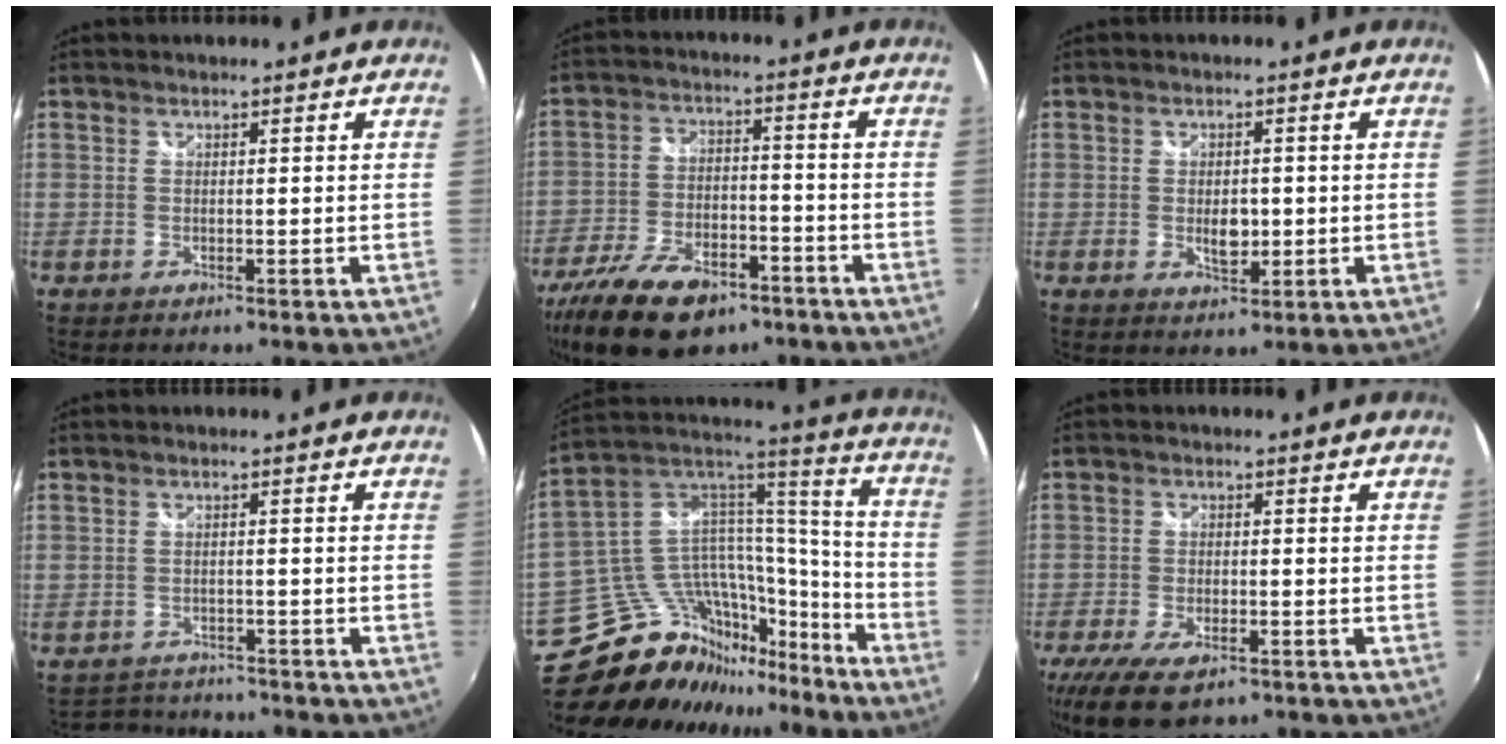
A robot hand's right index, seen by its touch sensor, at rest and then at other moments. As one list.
[{"total": 17.7, "force": [-11.8, 8.6, 10.1], "torque": [-0.223, -0.025, -0.199]}, {"total": 4.0, "force": [-0.5, 2.3, 3.2], "torque": [-0.054, -0.004, -0.006]}, {"total": 7.0, "force": [-6.5, 2.2, 1.0], "torque": [-0.035, 0.004, -0.100]}, {"total": 25.5, "force": [-18.8, 12.8, 11.5], "torque": [-0.210, 0.057, -0.283]}, {"total": 11.5, "force": [-7.7, 4.9, 7.0], "torque": [-0.165, -0.035, -0.133]}]